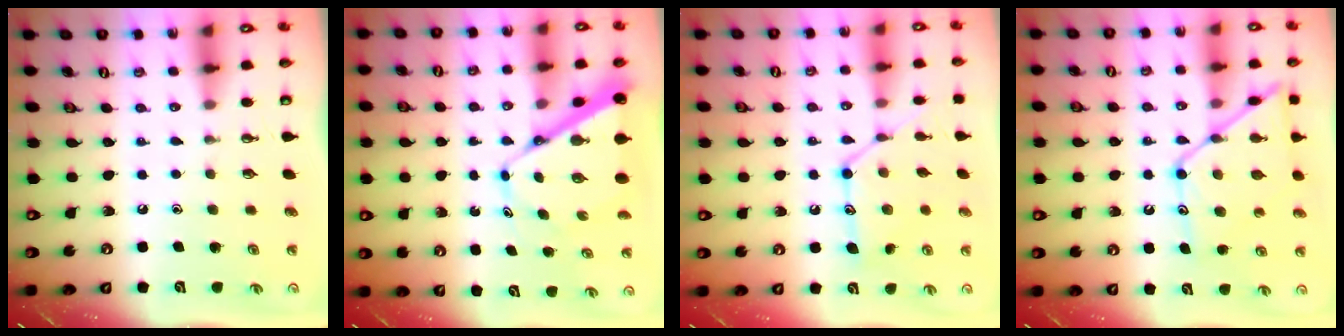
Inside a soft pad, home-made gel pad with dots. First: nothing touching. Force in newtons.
{"total": 10.1, "press": 10.0, "slide": 0.9}
{"total": 13.5, "press": 13.5, "slide": 0.8}
{"total": 15.2, "press": 15.1, "slide": 1.3}